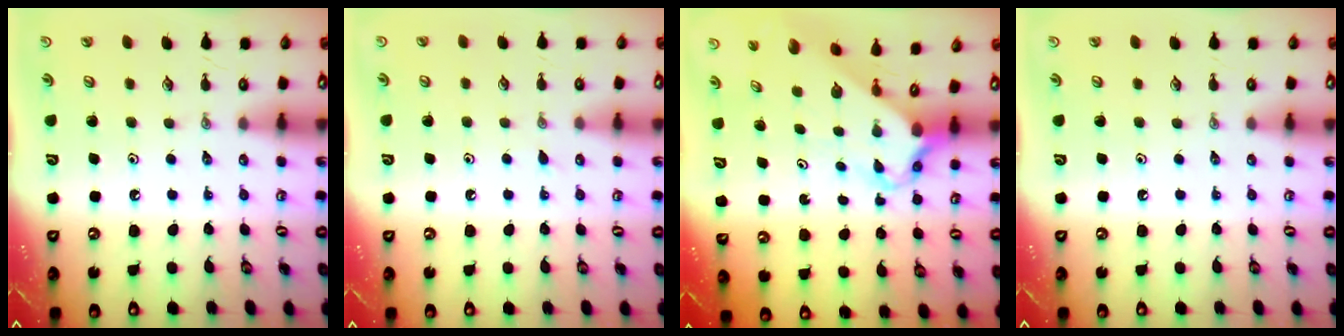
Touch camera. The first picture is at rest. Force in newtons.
{"total": 5.3, "press": 5.3, "slide": 0.6}
{"total": 2.8, "press": 2.8, "slide": 0.2}
{"total": 0.0}